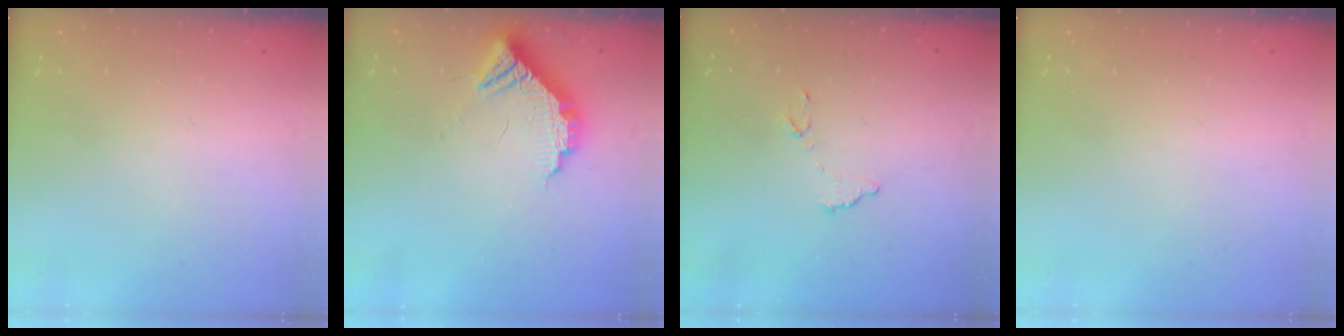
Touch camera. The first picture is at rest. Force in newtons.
{"total": 10.8, "press": 10.8, "slide": 0.1}
{"total": 6.5, "press": 6.5, "slide": 0.4}
{"total": 0.0}